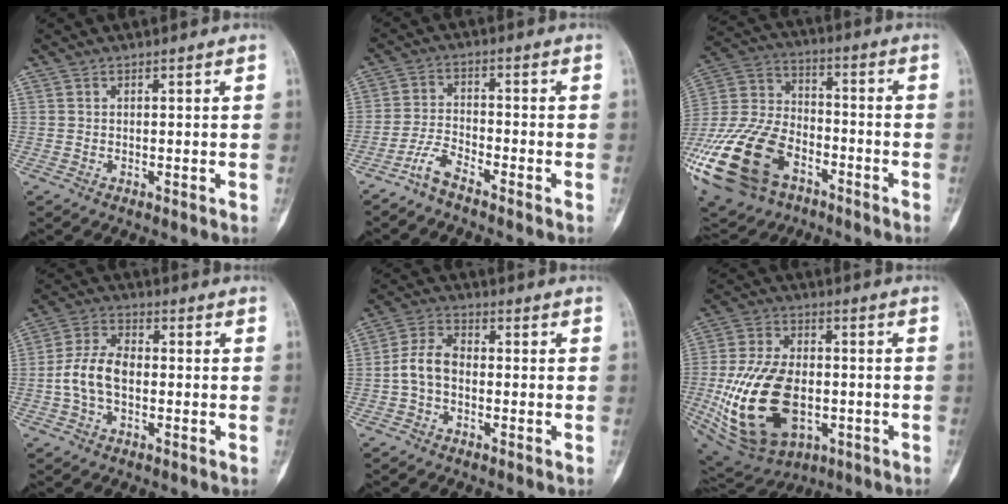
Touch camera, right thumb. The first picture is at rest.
{"total": 4.3, "force": [-3.6, 0.8, 2.1], "torque": [-0.048, 0.020, -0.078]}
{"total": 27.7, "force": [-12.6, 17.7, 17.2], "torque": [-0.427, 0.035, -0.221]}
{"total": 8.4, "force": [-1.2, 5.1, 6.6], "torque": [-0.134, 0.026, -0.029]}
{"total": 6.4, "force": [-1.2, 4.2, 4.6], "torque": [-0.087, 0.023, -0.034]}
{"total": 23.2, "force": [-4.5, 14.6, 17.4], "torque": [-0.327, 0.003, -0.053]}